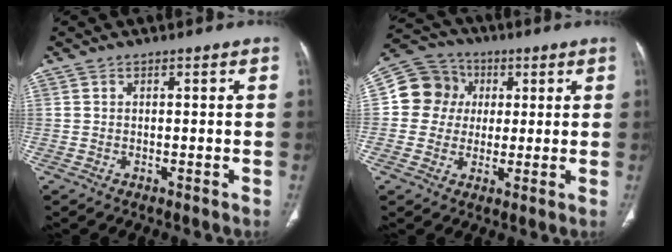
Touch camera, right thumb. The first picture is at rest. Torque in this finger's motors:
{"motor_torque": [0.48, 0.86, 0.08, -0.22, 0.02]}